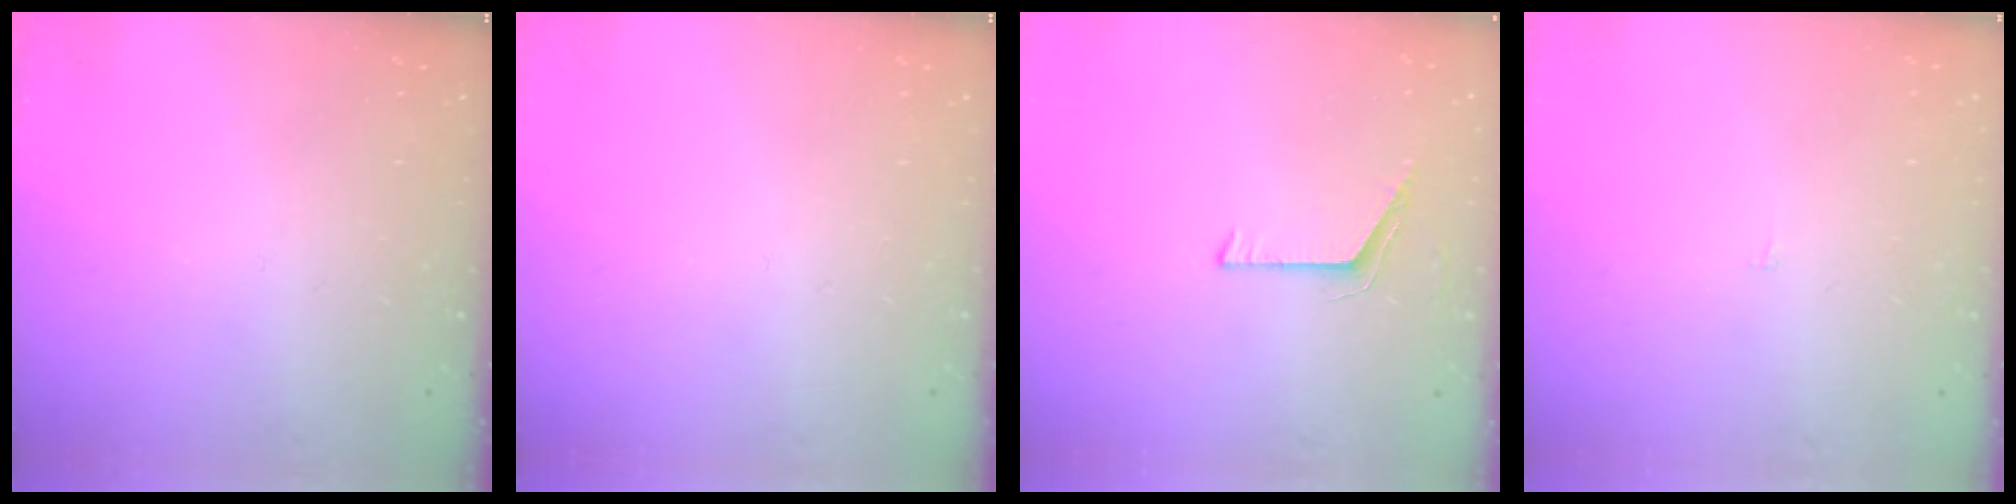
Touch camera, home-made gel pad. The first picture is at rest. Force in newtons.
{"total": 0.0}
{"total": 6.1, "press": 6.0, "slide": 0.6}
{"total": 1.8, "press": 1.8, "slide": 0.1}